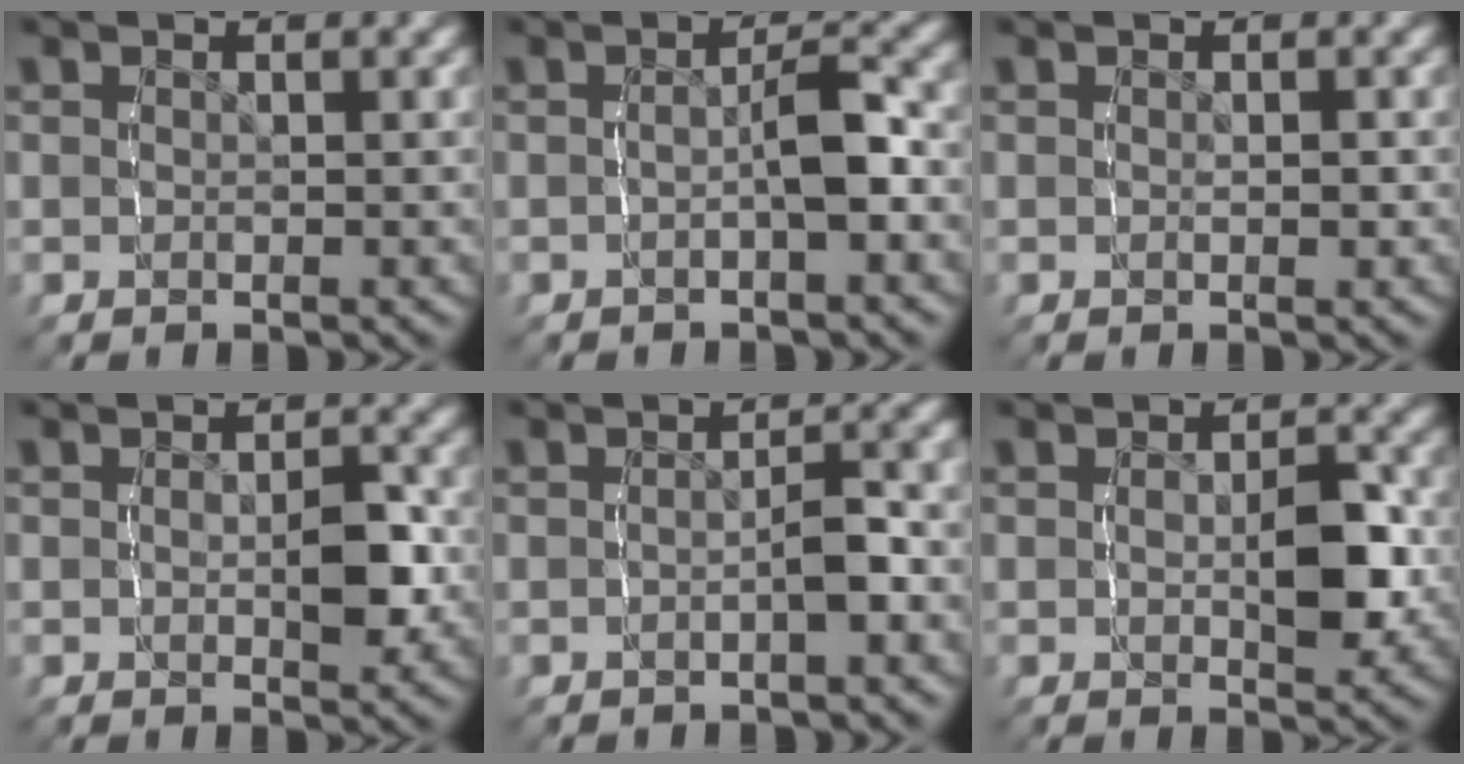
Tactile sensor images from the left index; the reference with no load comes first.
{"total": 2.8, "force": [-1.1, 0.6, 2.6], "torque": [-0.042, 0.003, -0.014]}
{"total": 0.8, "force": [0.0, 0.7, 0.4], "torque": [-0.003, 0.002, -0.001]}
{"total": 1.8, "force": [-0.1, 1.1, 1.5], "torque": [-0.025, -0.002, -0.005]}
{"total": 2.9, "force": [-1.2, 1.0, 2.5], "torque": [-0.036, 0.004, -0.017]}
{"total": 2.5, "force": [0.1, 1.1, 2.2], "torque": [-0.036, -0.001, -0.001]}